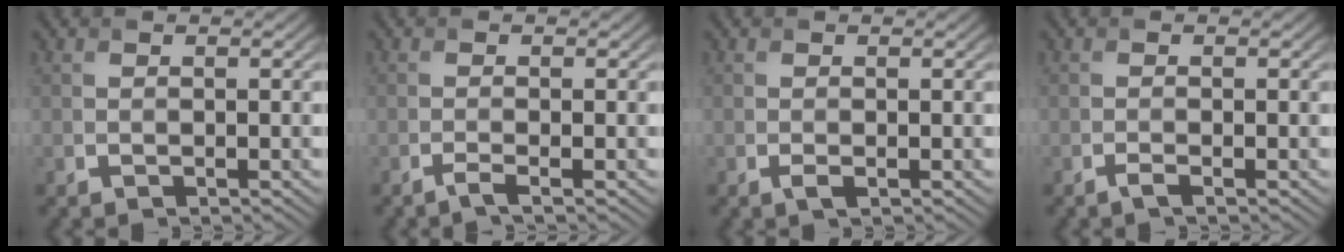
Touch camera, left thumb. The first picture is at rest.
{"total": 1.5, "force": [-0.8, 0.1, 1.2], "torque": [-0.018, 0.000, -0.026]}
{"total": 0.9, "force": [-0.3, 0.2, 0.8], "torque": [-0.019, -0.004, -0.005]}
{"total": 1.0, "force": [-0.6, 0.0, 0.7], "torque": [-0.016, 0.000, -0.015]}